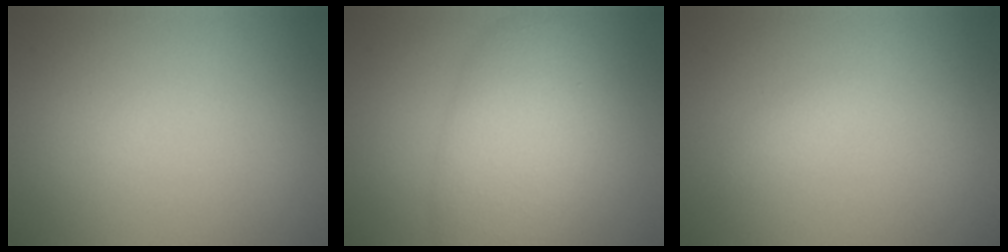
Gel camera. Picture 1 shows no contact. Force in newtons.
{"total": 7.3, "press": 7.3, "slide": 0.3}
{"total": 0.7, "press": 0.7, "slide": 0.0}